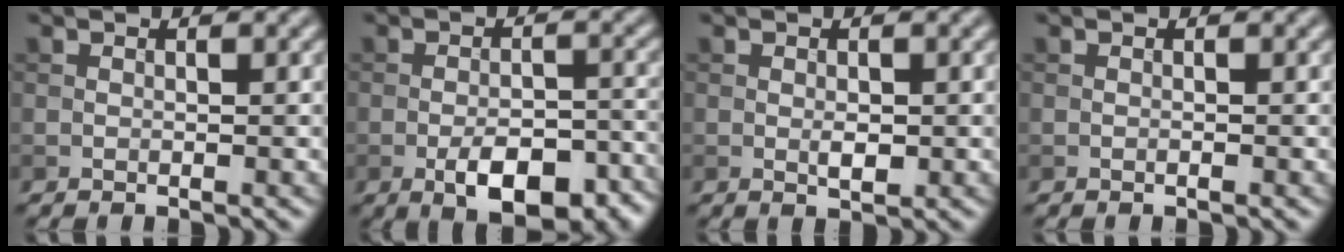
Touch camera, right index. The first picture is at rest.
{"total": 7.5, "force": [-3.7, 3.3, 5.6], "torque": [-0.084, -0.003, -0.051]}
{"total": 1.4, "force": [-0.2, 0.7, 1.2], "torque": [-0.018, -0.002, -0.002]}
{"total": 0.0}